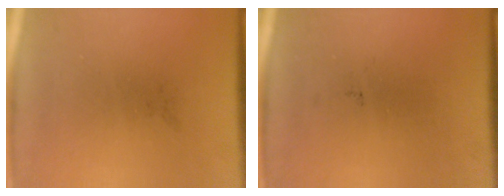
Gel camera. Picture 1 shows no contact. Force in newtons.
{"total": 0.0}